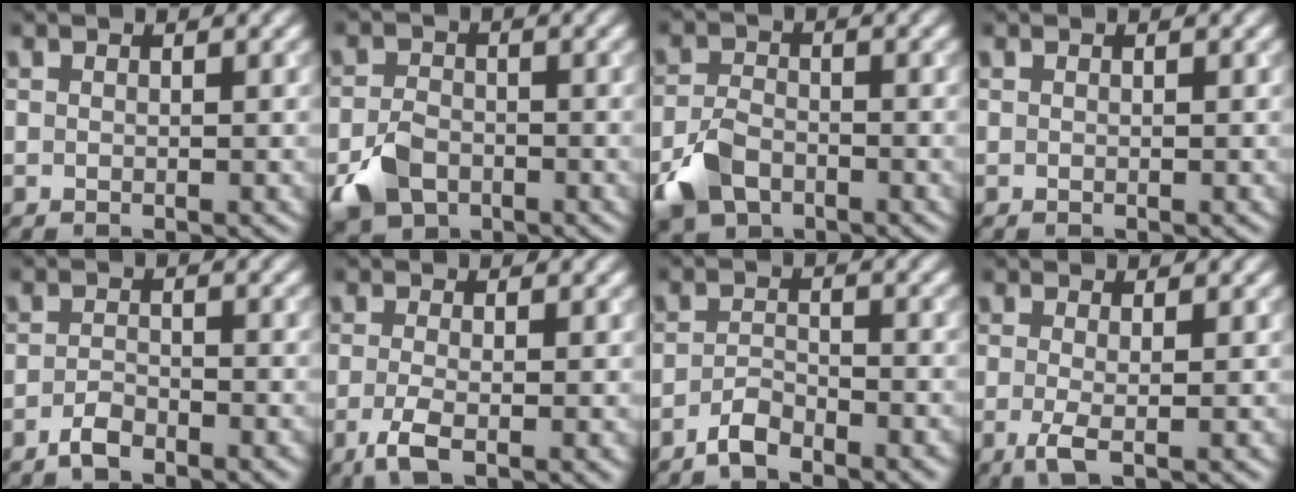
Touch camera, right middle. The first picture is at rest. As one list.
[{"total": 4.2, "force": [-2.1, 2.9, 2.2], "torque": [-0.045, -0.004, -0.046]}, {"total": 4.6, "force": [-2.6, 2.8, 2.5], "torque": [-0.055, -0.004, -0.058]}, {"total": 0.0}, {"total": 2.1, "force": [-1.6, 0.7, 1.2], "torque": [-0.025, 0.001, -0.034]}, {"total": 3.5, "force": [-1.2, 1.1, 3.1], "torque": [-0.062, -0.007, -0.026]}, {"total": 2.8, "force": [-2.2, 0.8, 1.6], "torque": [-0.031, 0.003, -0.046]}, {"total": 2.2, "force": [-0.5, 0.5, 2.1], "torque": [-0.046, -0.008, -0.012]}]